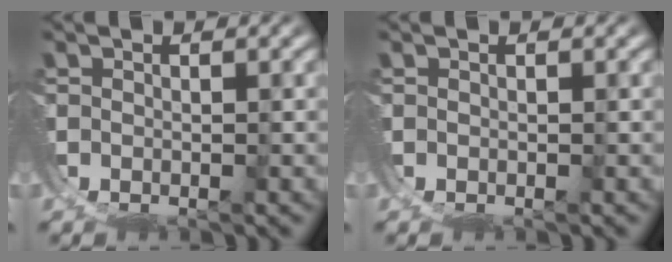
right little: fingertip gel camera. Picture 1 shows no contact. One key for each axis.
{"total": 0.0}